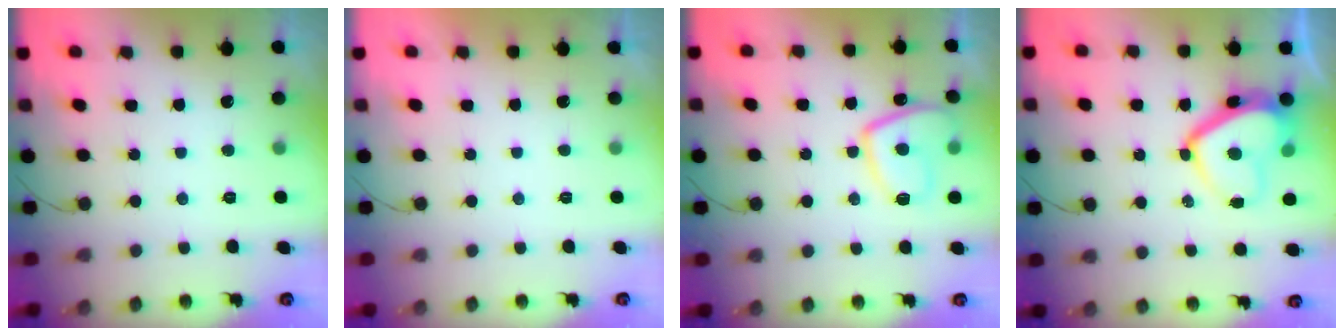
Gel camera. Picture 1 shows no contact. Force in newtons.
{"total": 2.3, "press": 2.3, "slide": 0.4}
{"total": 11.0, "press": 10.9, "slide": 1.2}
{"total": 11.3, "press": 11.1, "slide": 1.8}